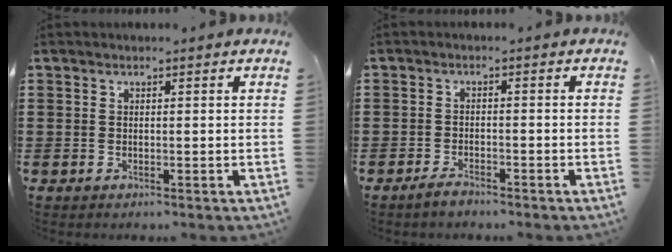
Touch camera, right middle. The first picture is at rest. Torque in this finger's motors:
{"motor_torque": [0.42, -0.11, 0.20, 0.15]}